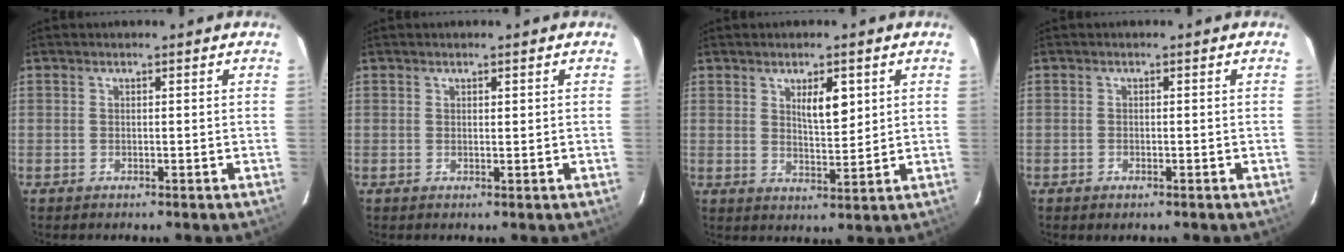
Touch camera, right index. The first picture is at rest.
{"total": 0.9, "force": [0.3, 0.4, 0.7], "torque": [-0.016, -0.001, 0.005]}
{"total": 5.6, "force": [2.2, 1.9, 4.8], "torque": [-0.082, -0.002, 0.042]}
{"total": 1.4, "force": [-0.7, 0.8, 0.9], "torque": [-0.020, 0.000, -0.005]}